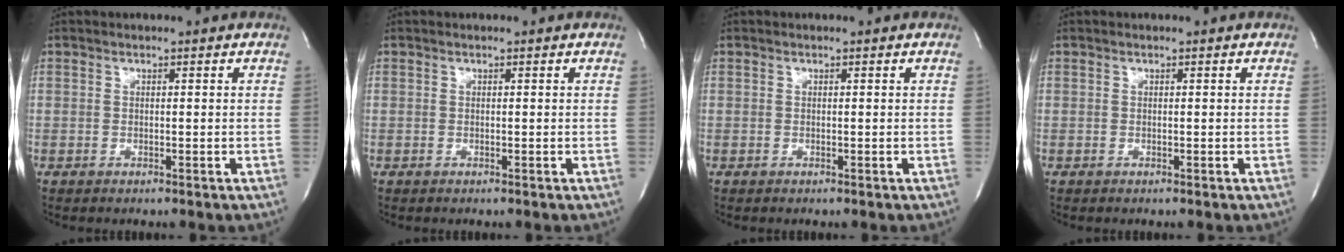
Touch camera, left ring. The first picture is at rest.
{"total": 0.0}
{"total": 0.0}
{"total": 0.0}